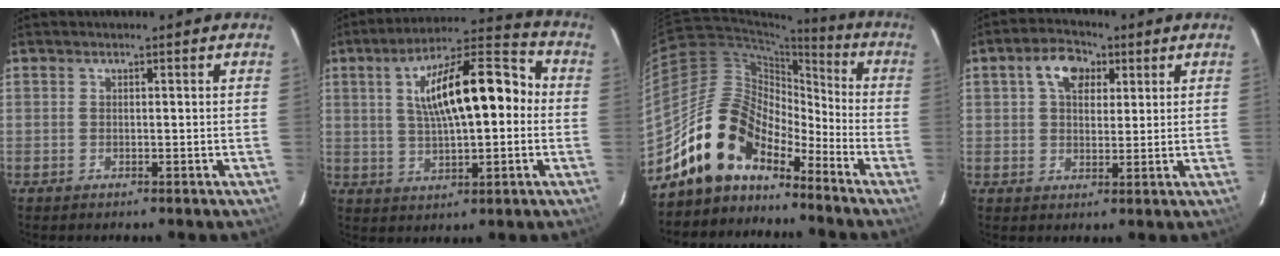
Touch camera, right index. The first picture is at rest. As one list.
[{"total": 16.5, "force": [1.7, 5.8, 15.3], "torque": [-0.249, 0.033, 0.029]}, {"total": 13.8, "force": [-10.8, 6.7, 5.4], "torque": [-0.102, 0.026, -0.197]}, {"total": 6.7, "force": [2.8, 4.4, 4.2], "torque": [-0.072, 0.024, 0.048]}]